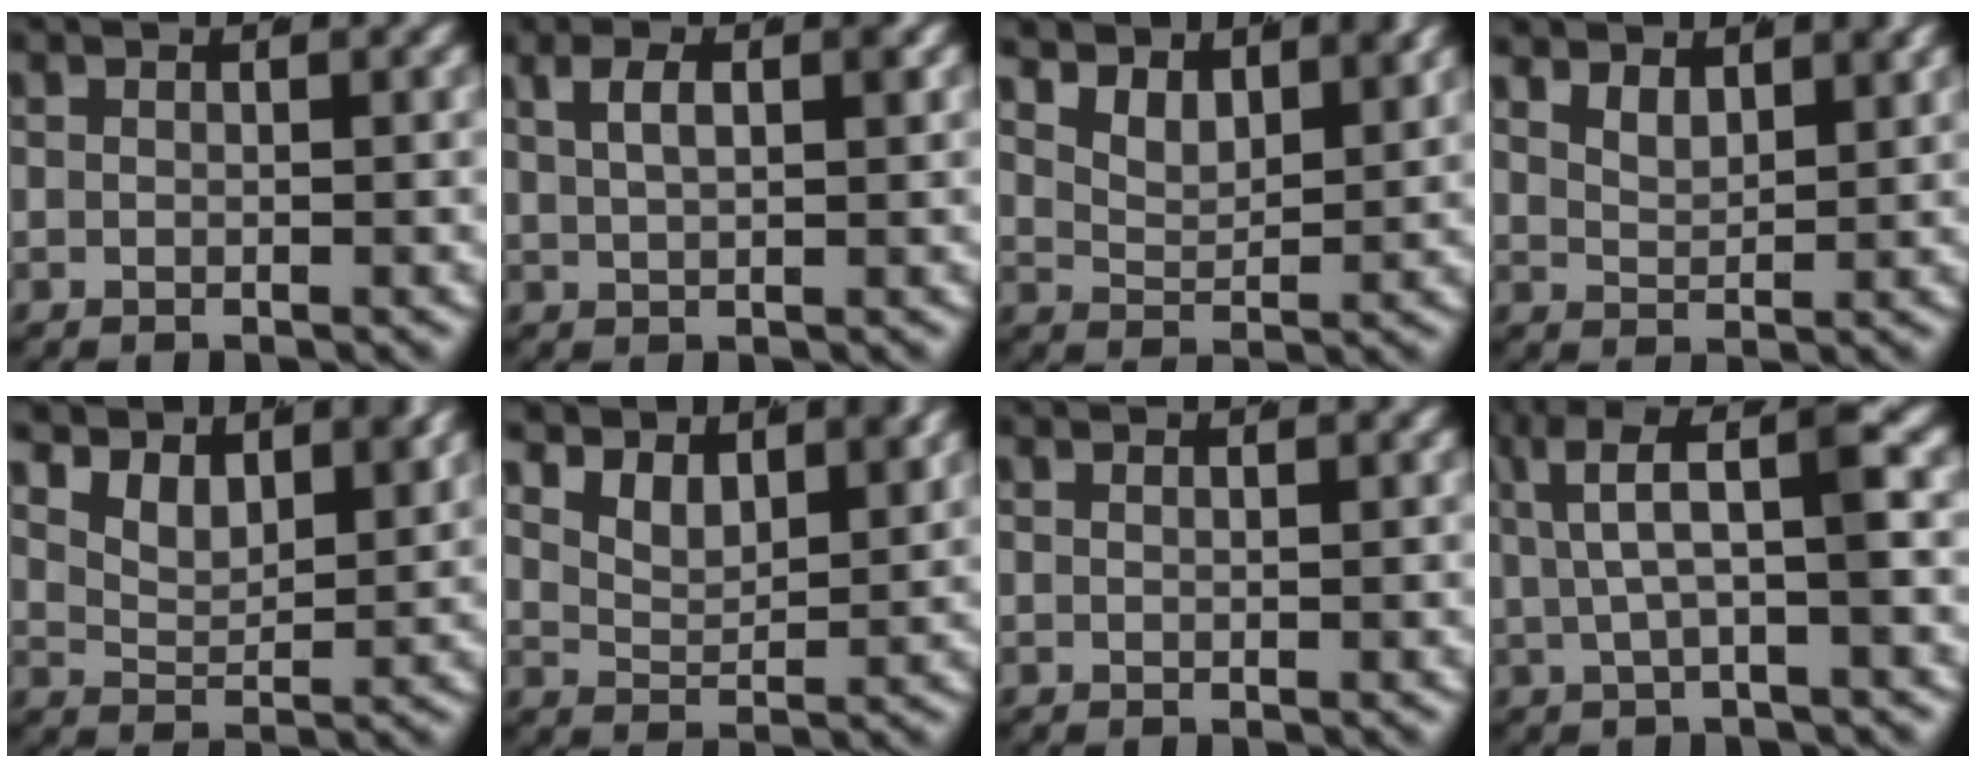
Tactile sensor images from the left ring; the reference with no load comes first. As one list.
[{"total": 2.4, "force": [1.1, 0.4, 2.0], "torque": [-0.031, 0.000, 0.027]}, {"total": 4.4, "force": [2.7, 2.4, 2.5], "torque": [-0.062, -0.014, 0.050]}, {"total": 2.9, "force": [2.0, 1.2, 1.7], "torque": [-0.043, -0.017, 0.046]}, {"total": 4.8, "force": [2.8, 2.7, 2.9], "torque": [-0.066, -0.015, 0.052]}, {"total": 4.3, "force": [2.5, 2.4, 2.6], "torque": [-0.064, -0.015, 0.049]}, {"total": 0.6, "force": [0.4, -0.5, 0.2], "torque": [0.003, -0.002, 0.010]}, {"total": 6.2, "force": [1.8, 2.0, 5.5], "torque": [-0.089, 0.019, 0.021]}]